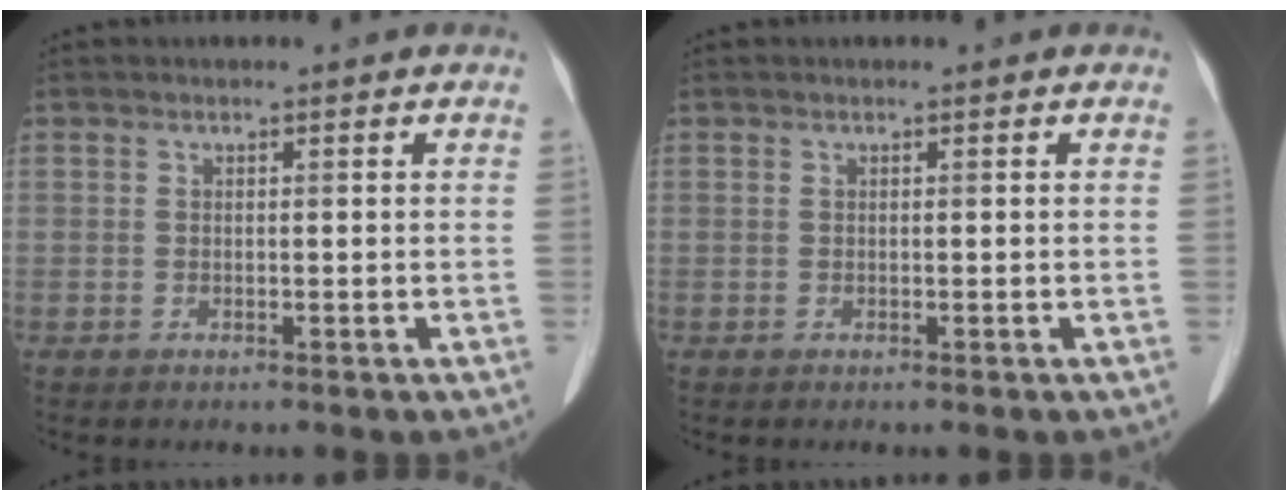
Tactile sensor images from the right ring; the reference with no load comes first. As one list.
[{"total": 0.0}]